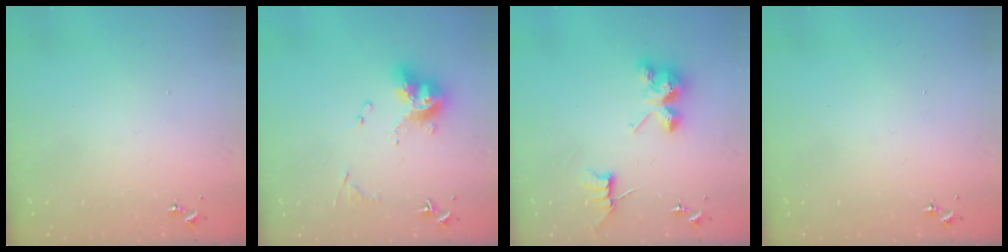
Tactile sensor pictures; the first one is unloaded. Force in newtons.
{"total": 13.1, "press": 13.1, "slide": 1.3}
{"total": 8.1, "press": 8.1, "slide": 0.6}
{"total": 0.0}